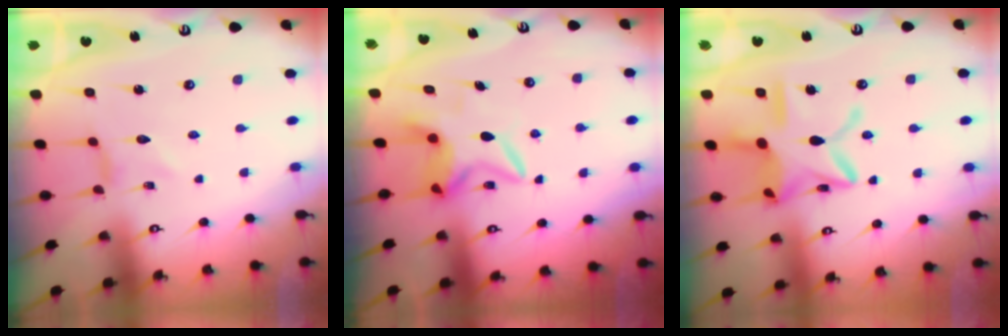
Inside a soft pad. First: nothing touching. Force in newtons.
{"total": 6.4, "press": 6.4, "slide": 0.3}
{"total": 17.3, "press": 17.3, "slide": 1.4}